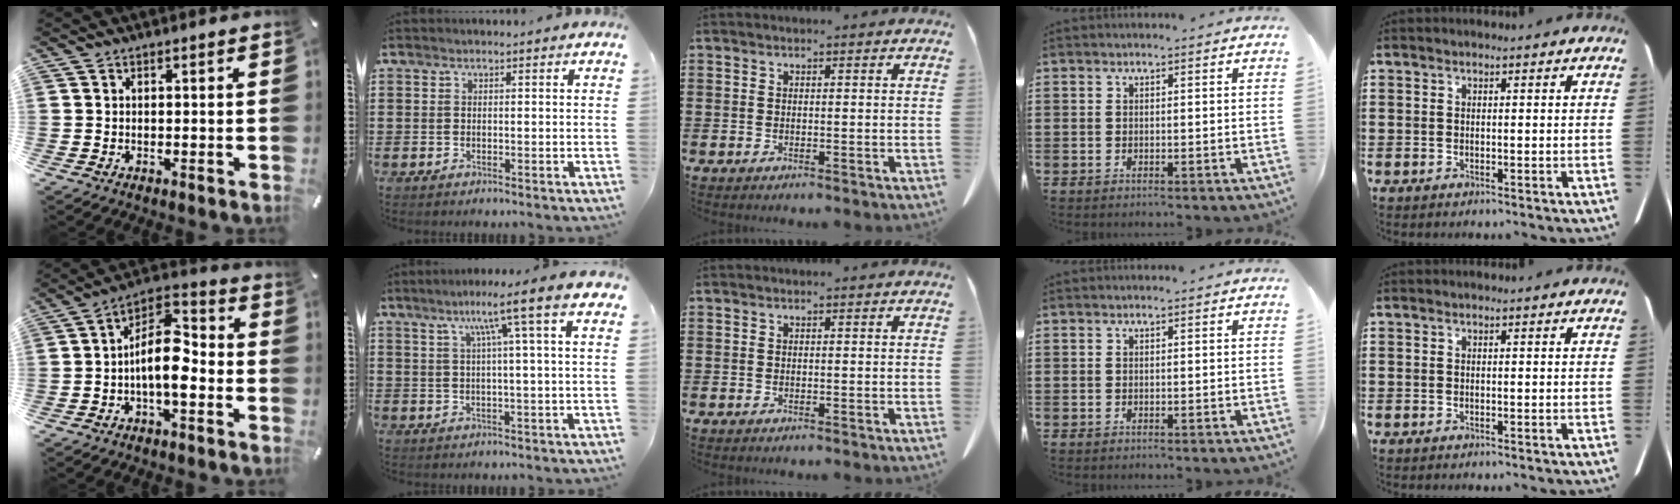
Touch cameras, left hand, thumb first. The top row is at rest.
{"thumb": {"total": 11.7, "force": [-2.8, 5.7, 9.8], "torque": [-0.202, -0.001, -0.052]}, "index": {"total": 8.0, "force": [3.1, -1.2, 7.3], "torque": [-0.141, -0.005, 0.036]}}